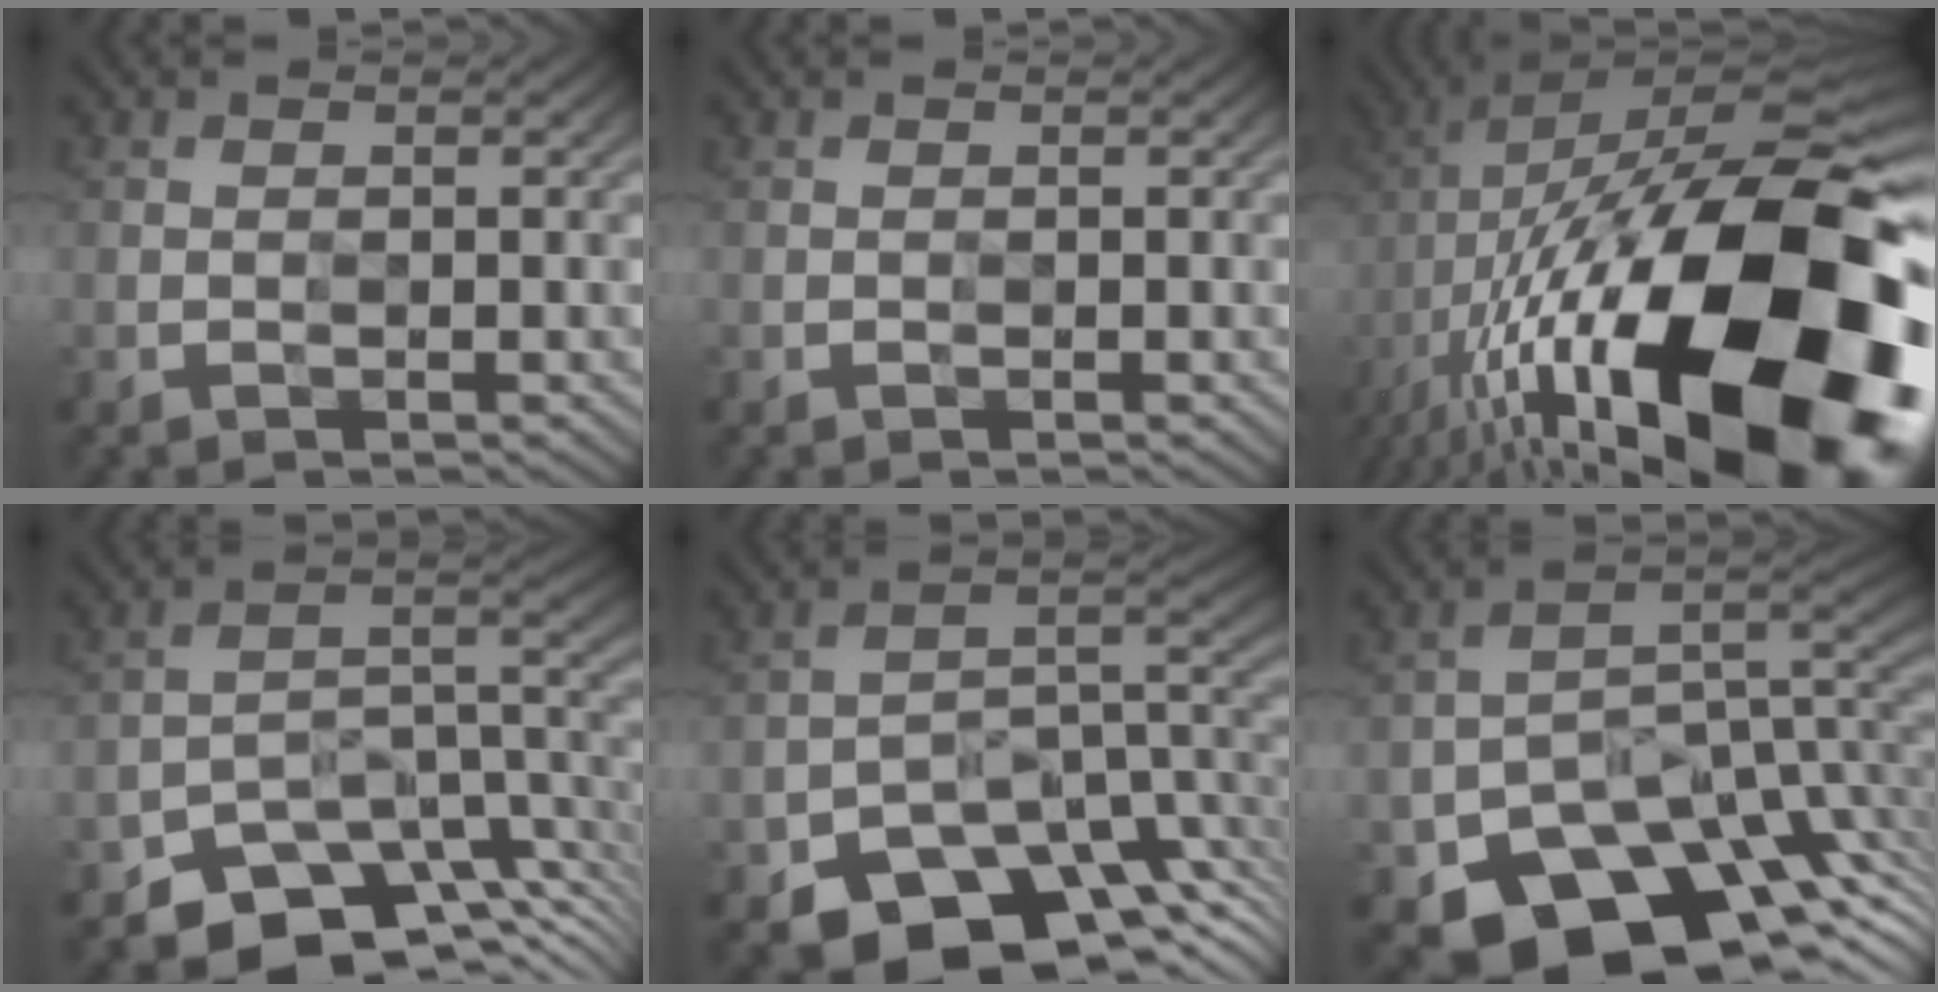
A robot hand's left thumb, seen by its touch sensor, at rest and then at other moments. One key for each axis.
{"total": 0.0}
{"total": 22.0, "fx": -6.8, "fy": 9.5, "fz": 18.7, "tx": -0.324, "ty": -0.005, "tz": -0.121}
{"total": 10.0, "fx": -8.6, "fy": 4.0, "fz": 2.9, "tx": -0.021, "ty": -0.002, "tz": -0.147}
{"total": 13.9, "fx": -10.3, "fy": 7.0, "fz": 6.0, "tx": -0.086, "ty": -0.031, "tz": -0.150}
{"total": 14.5, "fx": -9.1, "fy": 8.6, "fz": 7.2, "tx": -0.094, "ty": -0.033, "tz": -0.133}